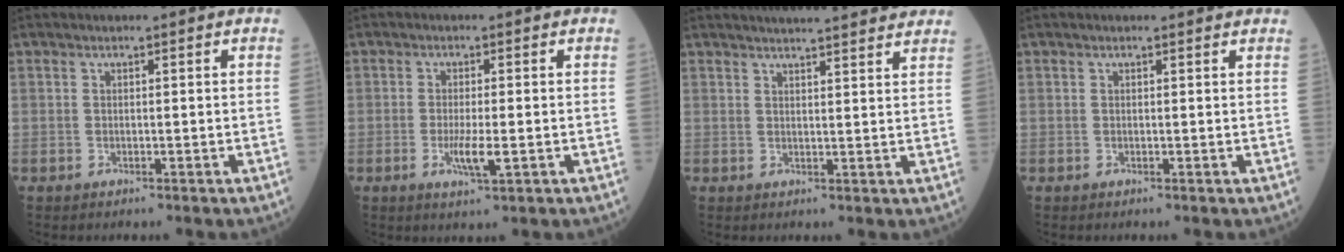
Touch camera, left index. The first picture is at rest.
{"total": 3.8, "force": [-1.0, 0.5, 3.6], "torque": [-0.074, -0.007, -0.016]}
{"total": 12.9, "force": [11.9, 1.2, 4.9], "torque": [-0.062, 0.015, 0.137]}
{"total": 1.5, "force": [1.5, 0.2, 0.2], "torque": [-0.010, 0.002, 0.010]}